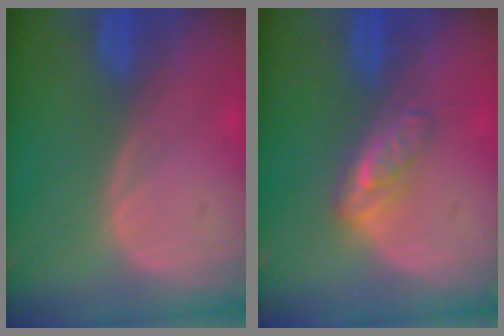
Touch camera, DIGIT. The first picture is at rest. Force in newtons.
{"total": 4.8, "press": 4.2, "slide": 2.3}